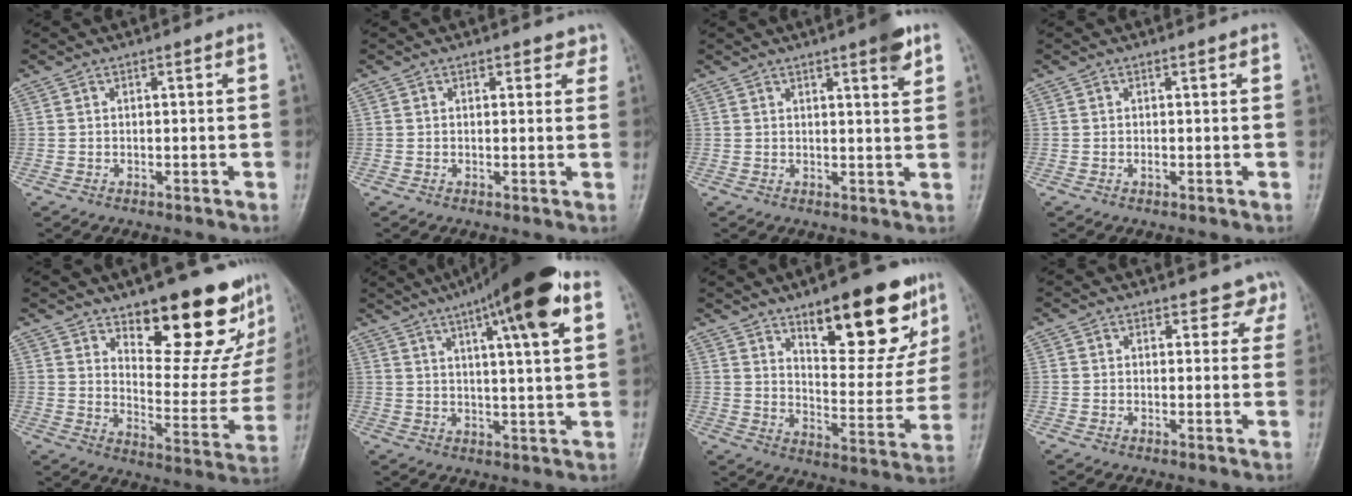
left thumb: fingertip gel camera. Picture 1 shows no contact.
{"total": 2.3, "force": [1.7, 1.4, 0.5], "torque": [0.023, -0.007, 0.012]}
{"total": 4.8, "force": [2.9, 0.8, 3.7], "torque": [-0.044, -0.015, 0.036]}
{"total": 0.6, "force": [0.1, 0.3, 0.5], "torque": [-0.008, 0.000, 0.001]}
{"total": 21.1, "force": [14.5, 8.5, 12.8], "torque": [-0.117, -0.109, 0.205]}
{"total": 18.2, "force": [9.3, 3.3, 15.3], "torque": [-0.222, -0.010, 0.138]}
{"total": 21.1, "force": [12.2, 7.9, 15.2], "torque": [-0.159, -0.062, 0.184]}
{"total": 3.7, "force": [3.1, 2.1, 0.2], "torque": [0.031, -0.017, 0.016]}